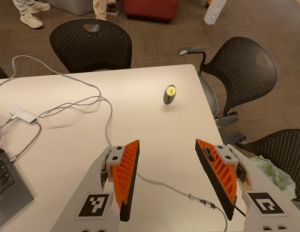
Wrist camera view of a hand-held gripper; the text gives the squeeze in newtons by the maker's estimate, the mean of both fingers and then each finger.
{"total": 0.0}